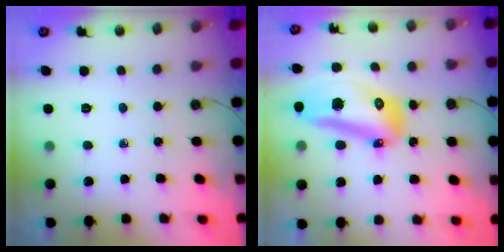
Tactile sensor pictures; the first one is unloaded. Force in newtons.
{"total": 18.1, "press": 17.9, "slide": 2.2}